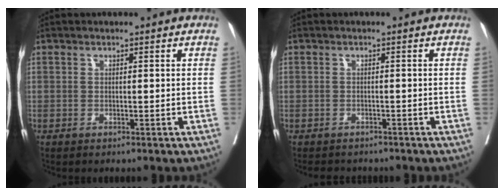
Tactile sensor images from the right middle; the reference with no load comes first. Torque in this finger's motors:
{"motor_torque": [0.35, -0.29, -0.02, 0.00]}